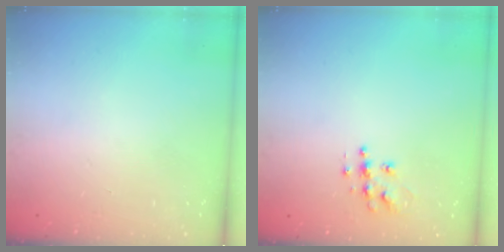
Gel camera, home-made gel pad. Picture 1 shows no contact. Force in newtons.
{"total": 8.0, "press": 8.0, "slide": 0.4}